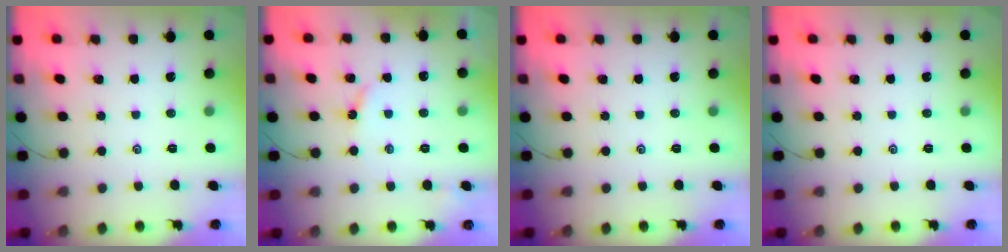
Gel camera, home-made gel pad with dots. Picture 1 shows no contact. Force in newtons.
{"total": 3.3, "press": 3.3, "slide": 0.4}
{"total": 0.0}
{"total": 0.0}